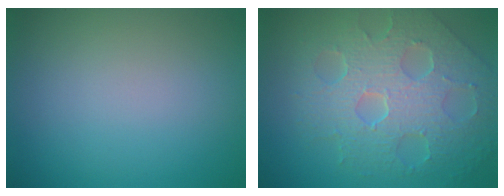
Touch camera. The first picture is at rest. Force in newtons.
{"total": 8.7, "press": 5.9, "slide": 6.4}